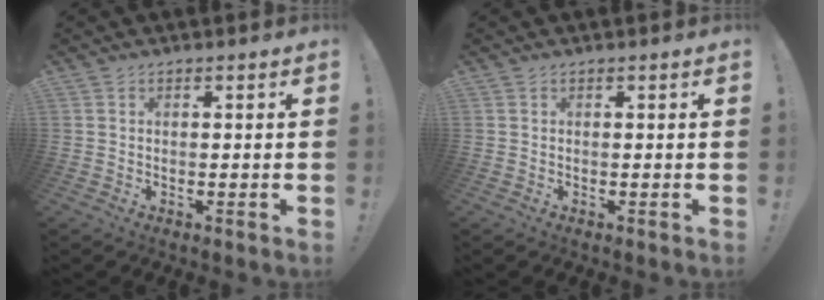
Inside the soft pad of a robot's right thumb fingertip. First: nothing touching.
{"total": 0.0}